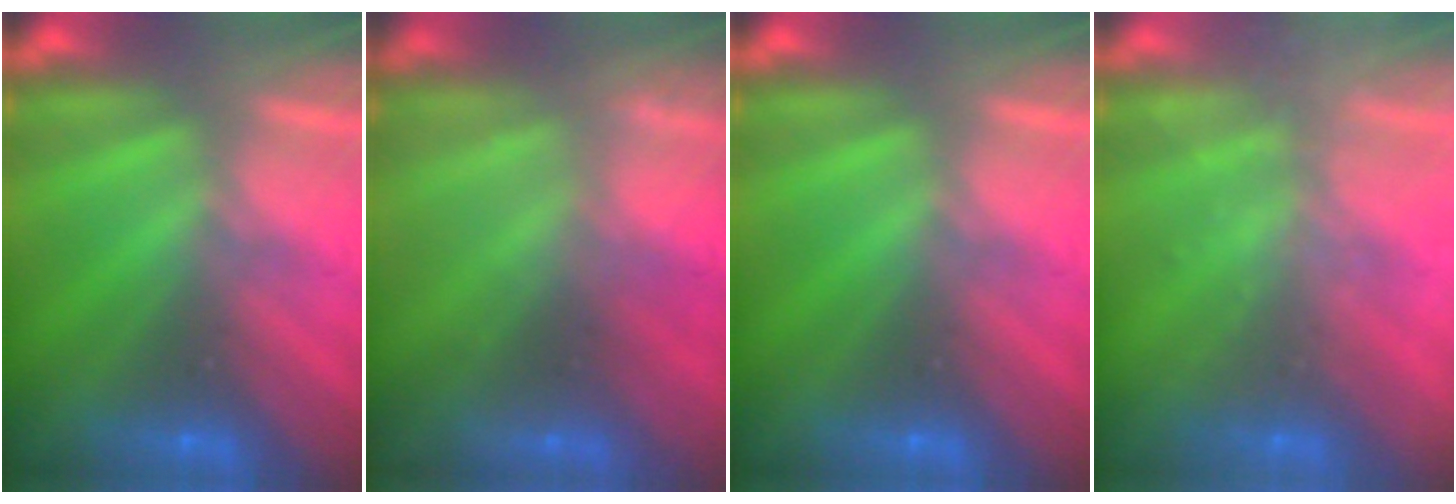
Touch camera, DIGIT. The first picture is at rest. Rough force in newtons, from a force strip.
{"total": 2.1}
{"total": 0.0}
{"total": 1.7}